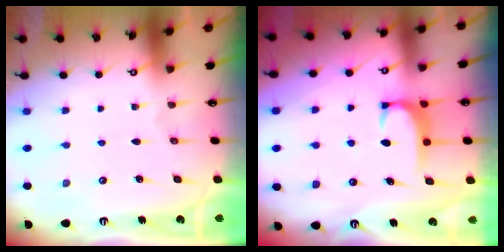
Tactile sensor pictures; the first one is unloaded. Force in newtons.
{"total": 1.9, "press": 1.9, "slide": 0.5}